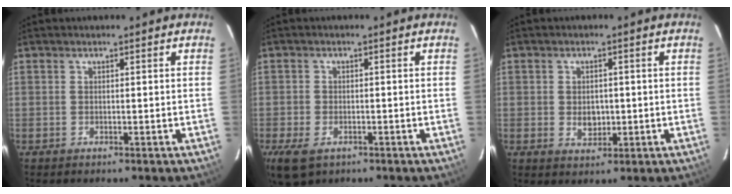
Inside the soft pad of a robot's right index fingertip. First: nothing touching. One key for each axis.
{"total": 6.9, "fx": -3.6, "fy": 4.1, "fz": 4.2, "tx": -0.099, "ty": -0.020, "tz": -0.066}
{"total": 3.6, "fx": -0.4, "fy": 2.7, "fz": 2.4, "tx": -0.041, "ty": -0.001, "tz": -0.003}